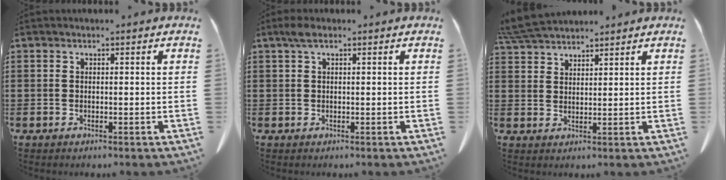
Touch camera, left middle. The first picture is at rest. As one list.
[{"total": 1.7, "force": [0.8, 0.5, 1.4], "torque": [-0.031, 0.003, 0.014]}, {"total": 5.5, "force": [5.2, 0.7, 1.7], "torque": [-0.050, -0.012, 0.099]}]